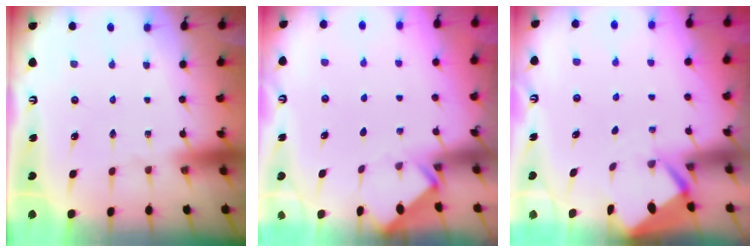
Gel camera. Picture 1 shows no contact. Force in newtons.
{"total": 4.2, "press": 4.2, "slide": 0.3}
{"total": 2.6, "press": 2.6, "slide": 0.3}